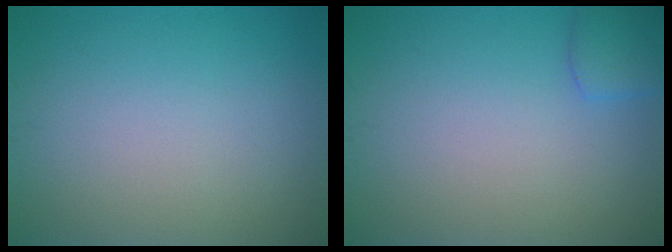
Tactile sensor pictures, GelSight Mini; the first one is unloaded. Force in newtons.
{"total": 2.0, "press": 2.0, "slide": 0.1}